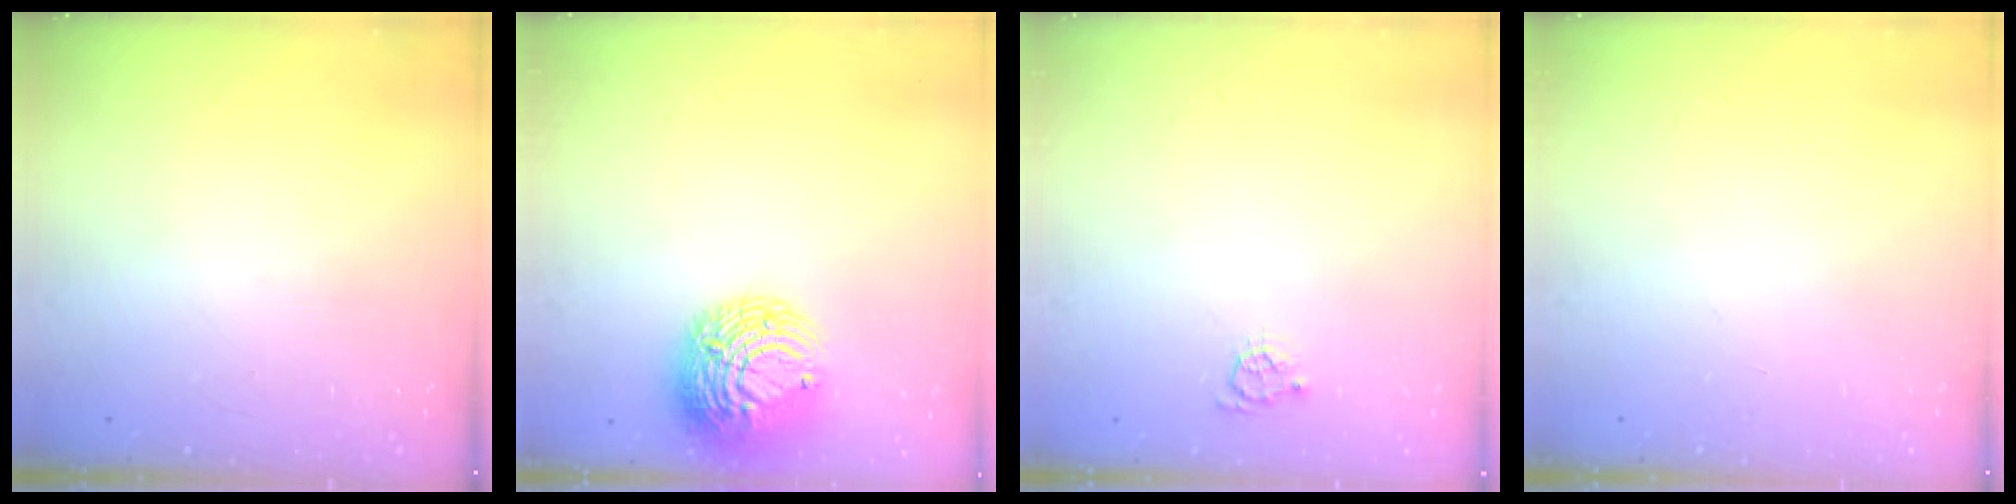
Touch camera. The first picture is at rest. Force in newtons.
{"total": 13.0, "press": 12.9, "slide": 2.0}
{"total": 3.7, "press": 3.7, "slide": 0.5}
{"total": 0.0}